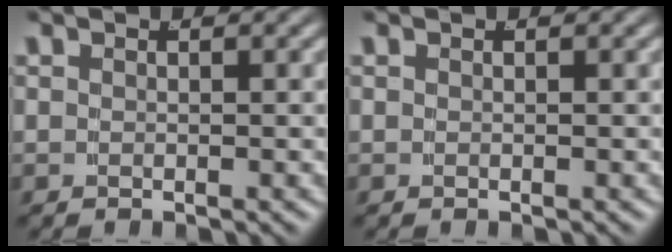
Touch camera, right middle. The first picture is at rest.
{"total": 0.0}